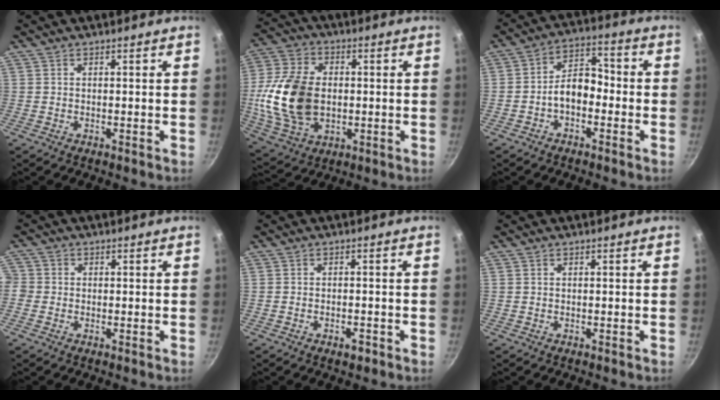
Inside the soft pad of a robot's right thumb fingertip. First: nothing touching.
{"total": 18.3, "force": [-0.6, 12.3, 13.5], "torque": [-0.258, 0.009, -0.006]}
{"total": 7.5, "force": [-2.4, 4.8, 5.3], "torque": [-0.060, 0.043, -0.049]}
{"total": 2.9, "force": [-0.8, 2.7, 0.7], "torque": [-0.006, 0.009, -0.023]}
{"total": 2.1, "force": [-1.2, 1.0, 1.4], "torque": [-0.021, 0.010, -0.018]}
{"total": 0.0}